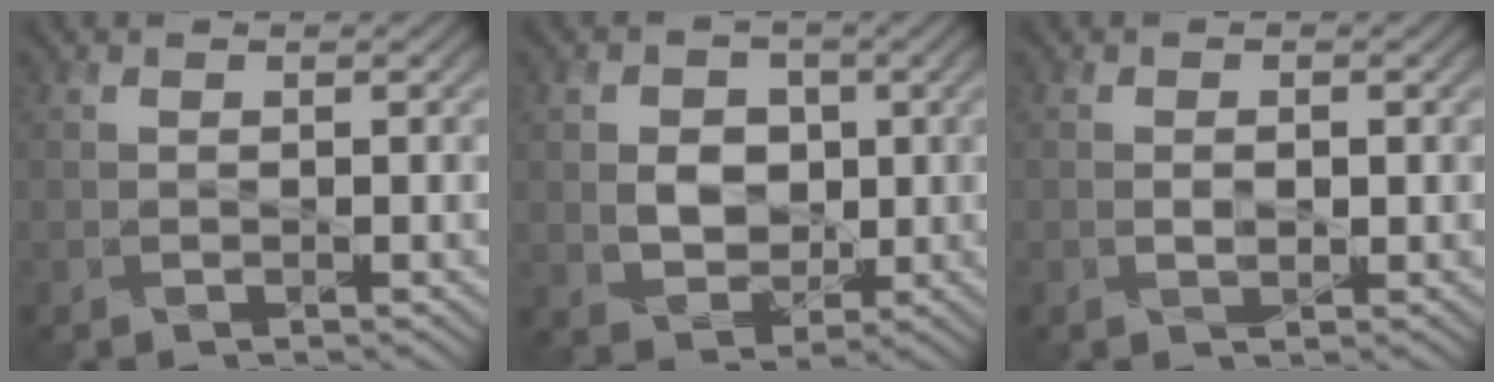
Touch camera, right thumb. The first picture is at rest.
{"total": 5.7, "force": [0.4, 4.8, 3.0], "torque": [-0.076, -0.002, 0.005]}
{"total": 1.1, "force": [-0.2, 0.7, 0.8], "torque": [-0.013, -0.004, -0.002]}